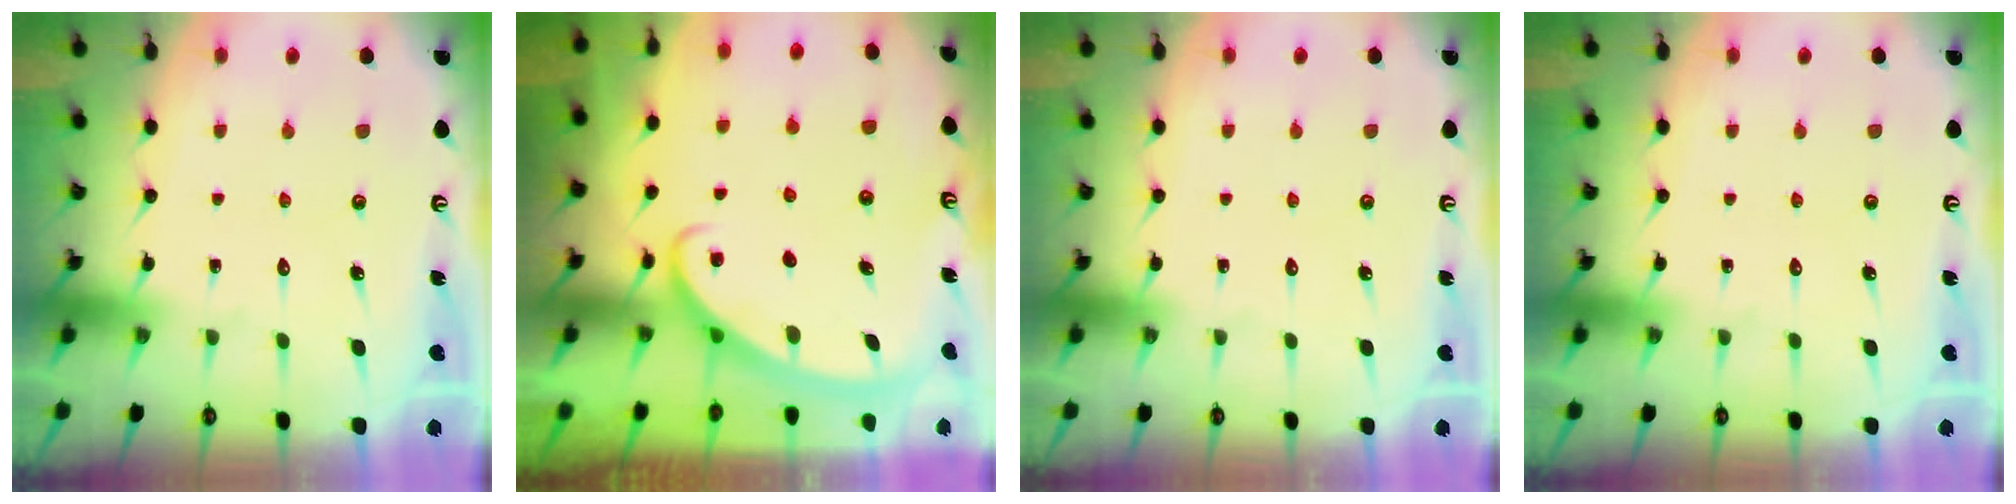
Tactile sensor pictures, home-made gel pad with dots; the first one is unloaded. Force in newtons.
{"total": 2.7, "press": 2.6, "slide": 0.4}
{"total": 0.0}
{"total": 0.0}